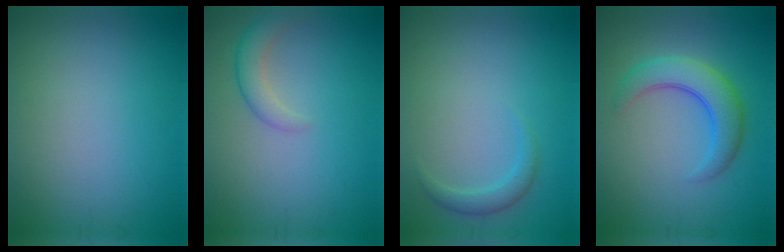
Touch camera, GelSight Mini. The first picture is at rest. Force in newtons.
{"total": 2.3, "press": 2.3, "slide": 0.1}
{"total": 1.5, "press": 1.5, "slide": 0.1}
{"total": 4.8, "press": 4.8, "slide": 0.1}